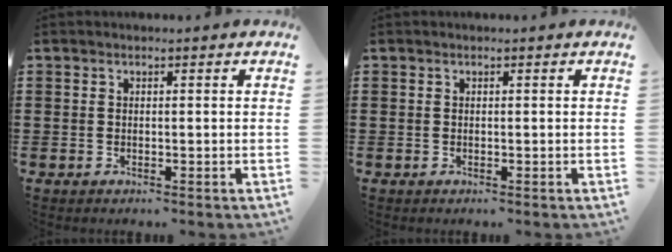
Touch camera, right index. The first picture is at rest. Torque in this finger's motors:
{"motor_torque": [-0.06, 0.06, 0.00, 0.00]}